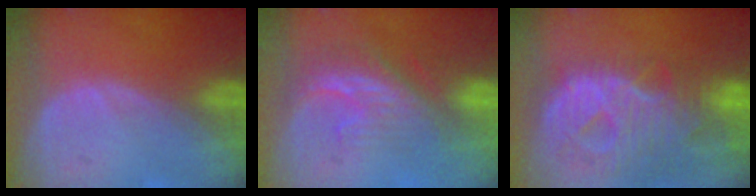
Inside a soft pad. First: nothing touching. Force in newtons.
{"total": 8.2, "press": 7.2, "slide": 4.0}
{"total": 12.8, "press": 10.8, "slide": 6.8}